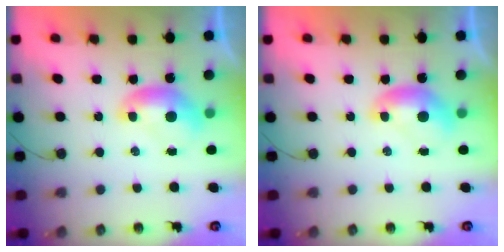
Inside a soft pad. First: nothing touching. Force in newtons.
{"total": 0.0}